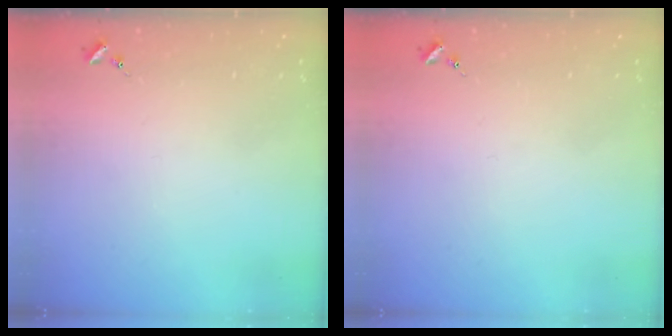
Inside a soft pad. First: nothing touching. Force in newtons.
{"total": 0.0}